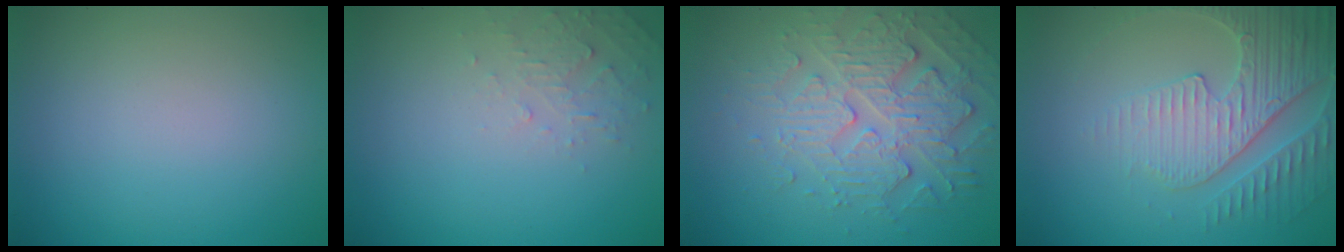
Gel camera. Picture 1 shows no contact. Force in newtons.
{"total": 1.7, "press": 1.7, "slide": 0.2}
{"total": 4.7, "press": 4.1, "slide": 2.3}
{"total": 4.3, "press": 4.3, "slide": 0.4}